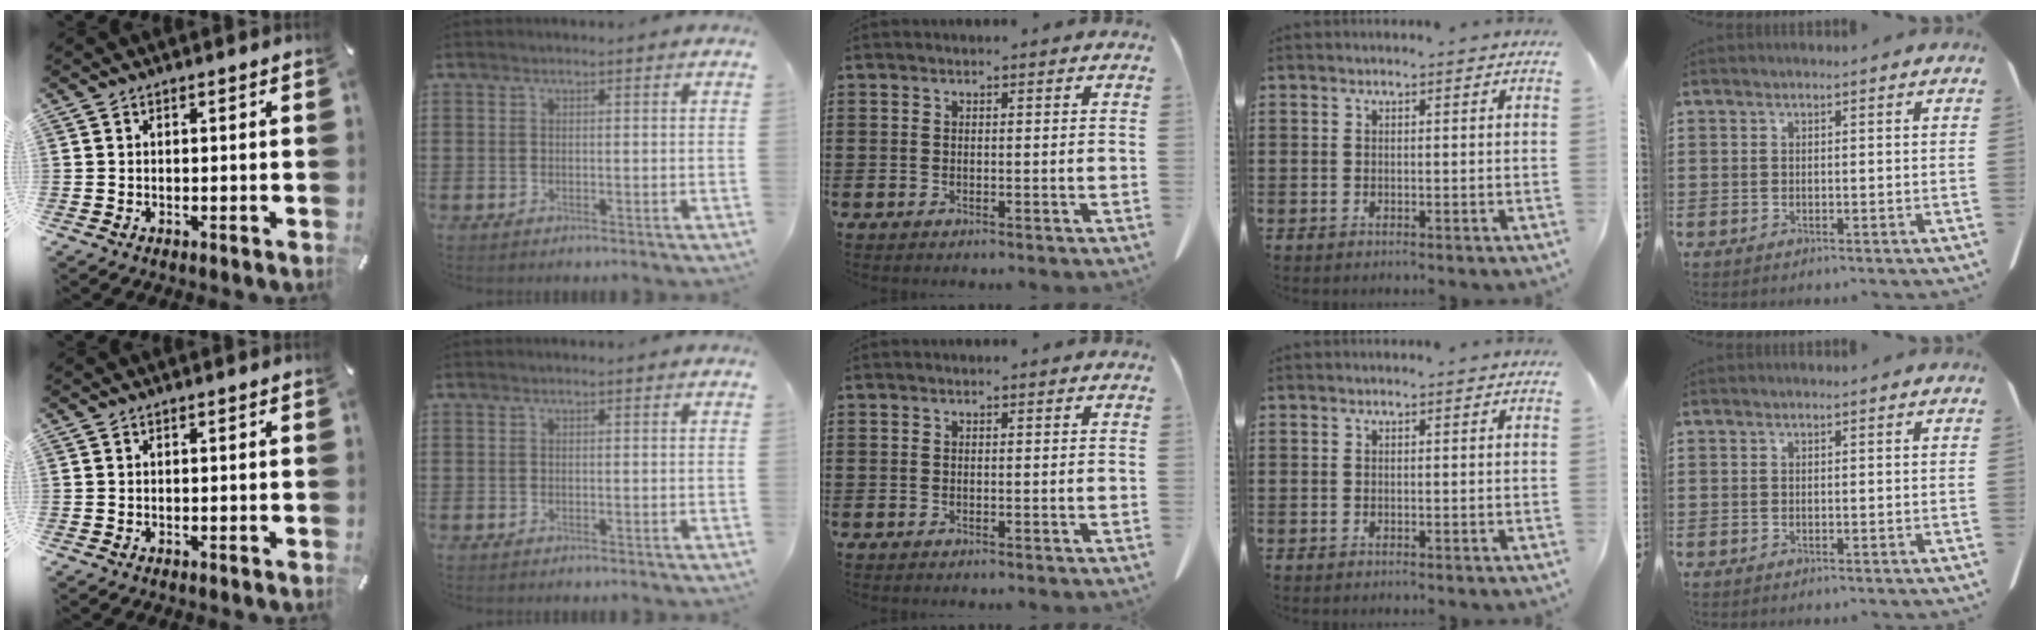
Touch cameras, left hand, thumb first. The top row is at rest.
{}